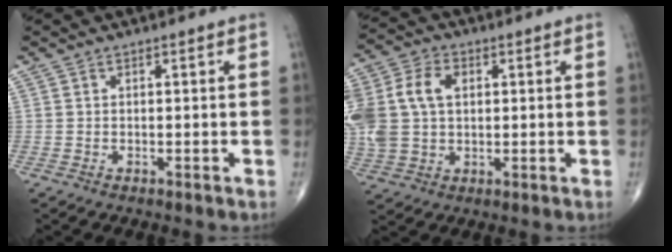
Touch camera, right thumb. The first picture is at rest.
{"total": 16.7, "force": [2.7, 12.0, 11.2], "torque": [-0.274, 0.019, 0.056]}